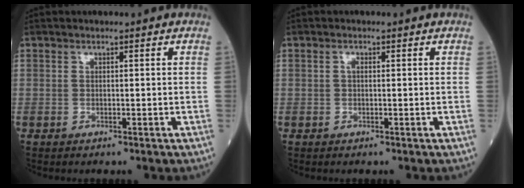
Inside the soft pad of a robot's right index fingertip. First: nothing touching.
{"total": 0.6, "force": [0.1, 0.3, 0.5], "torque": [-0.012, 0.002, -0.001]}